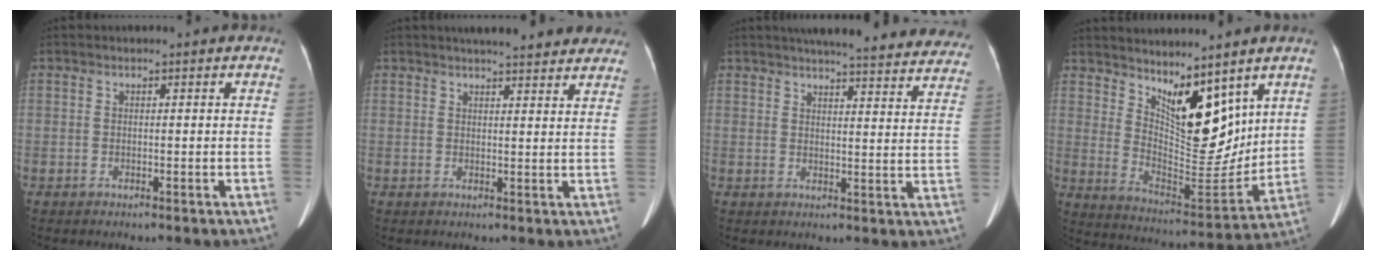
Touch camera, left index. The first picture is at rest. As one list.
[{"total": 12.9, "force": [11.4, 2.4, 5.6], "torque": [-0.055, 0.015, 0.127]}, {"total": 26.9, "force": [24.4, 3.9, 10.8], "torque": [-0.147, -0.040, 0.278]}, {"total": 12.9, "force": [8.0, 4.5, 9.0], "torque": [-0.154, -0.009, 0.158]}]